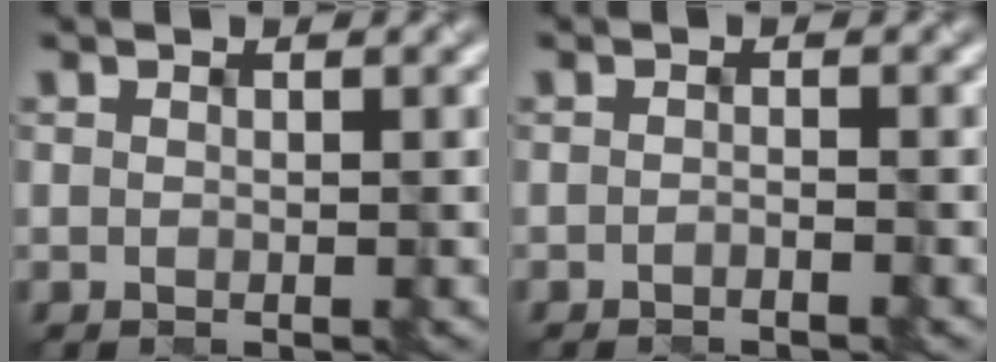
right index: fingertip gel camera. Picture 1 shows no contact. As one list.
[{"total": 0.9, "force": [-0.8, 0.0, 0.3], "torque": [-0.006, 0.002, -0.016]}]